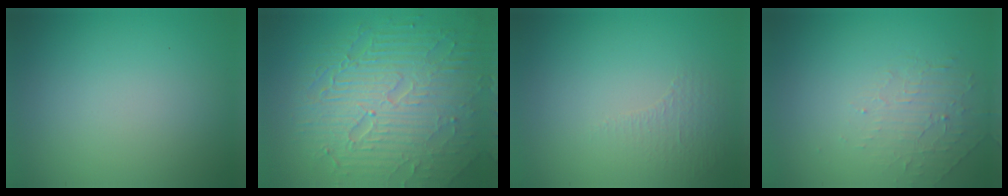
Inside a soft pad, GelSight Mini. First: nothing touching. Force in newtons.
{"total": 10.1, "press": 6.5, "slide": 7.7}
{"total": 0.9, "press": 0.5, "slide": 0.8}
{"total": 1.9, "press": 0.6, "slide": 1.8}